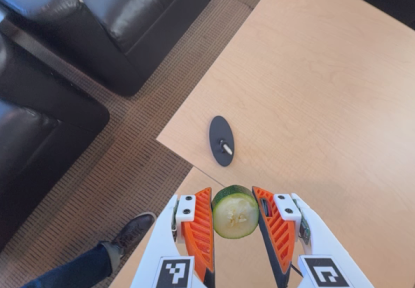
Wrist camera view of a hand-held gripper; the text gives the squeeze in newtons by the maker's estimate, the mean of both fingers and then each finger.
{"total": 11.1, "left": 10.2, "right": 12.0}